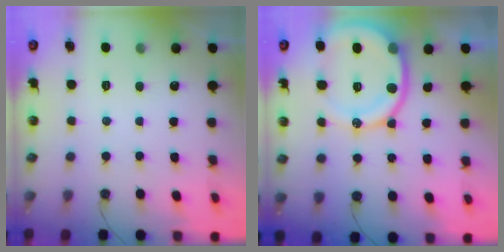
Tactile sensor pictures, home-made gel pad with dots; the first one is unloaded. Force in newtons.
{"total": 15.9, "press": 15.8, "slide": 1.7}